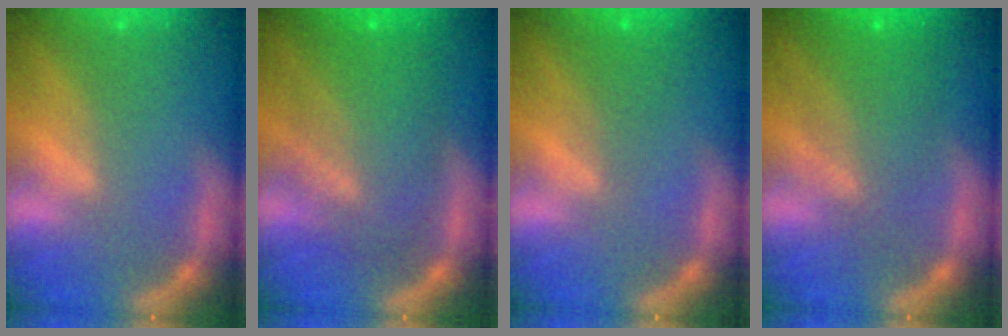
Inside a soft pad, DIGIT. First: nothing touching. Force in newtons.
{"total": 9.0}
{"total": 2.0}
{"total": 6.0}